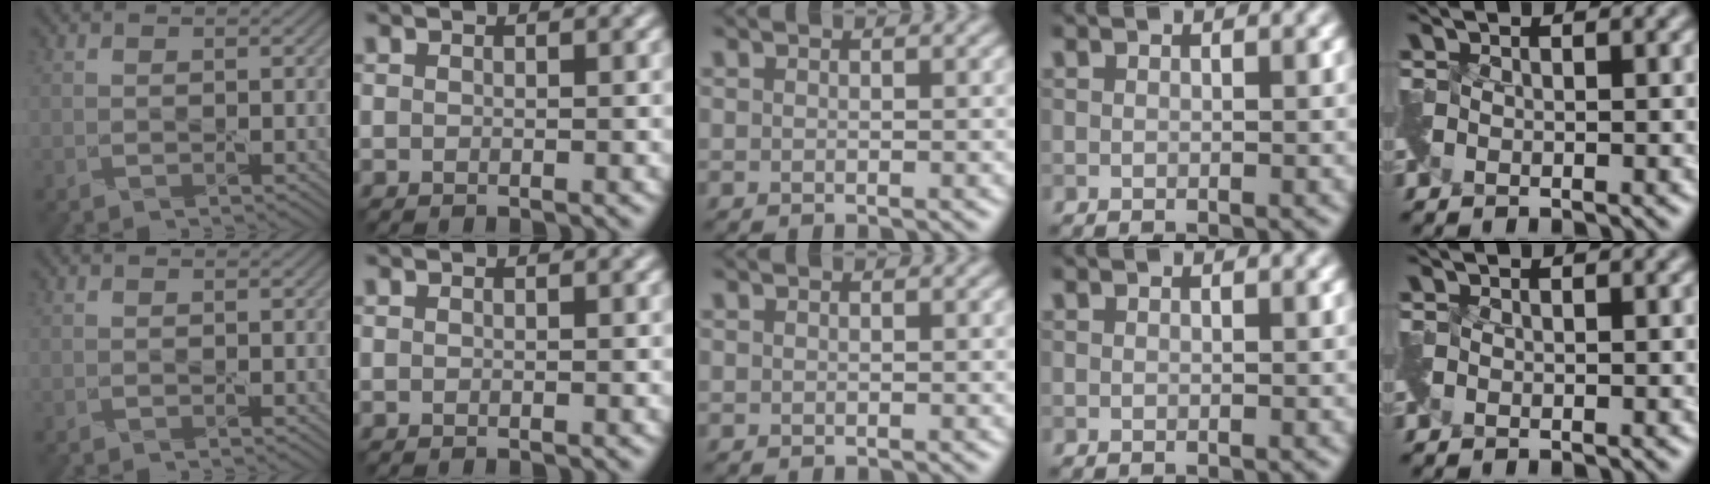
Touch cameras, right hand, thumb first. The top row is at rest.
{}